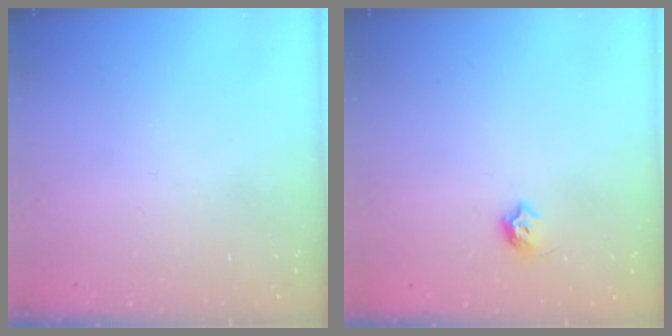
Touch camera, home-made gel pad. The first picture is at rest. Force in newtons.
{"total": 5.7, "press": 5.6, "slide": 1.0}